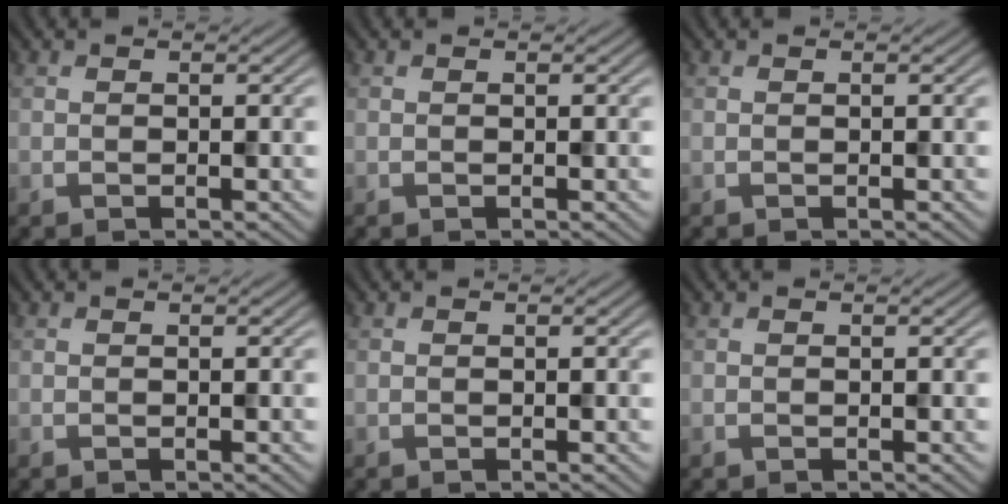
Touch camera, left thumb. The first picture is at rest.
{"total": 0.0}
{"total": 0.0}
{"total": 0.0}
{"total": 0.0}
{"total": 0.0}